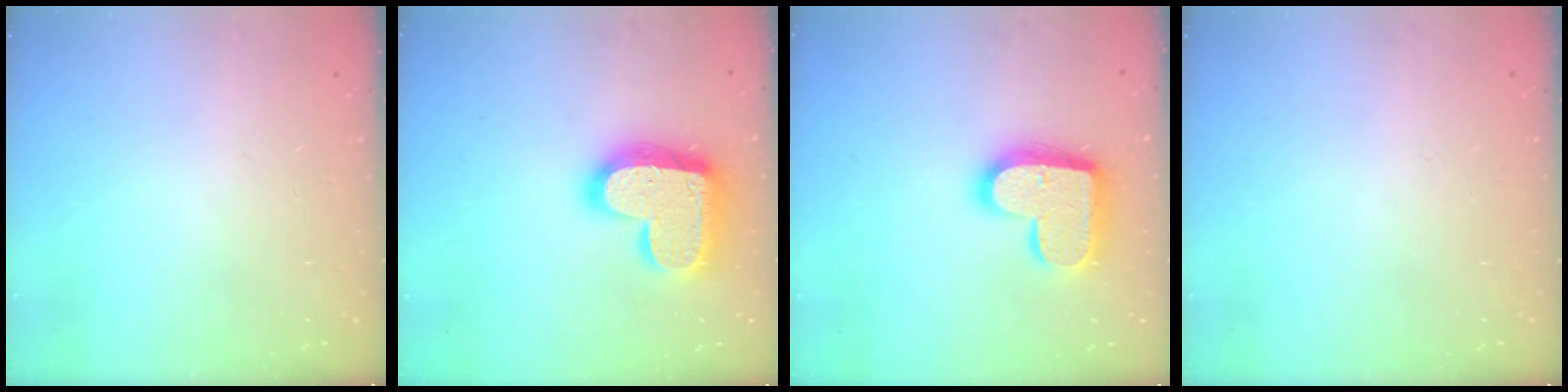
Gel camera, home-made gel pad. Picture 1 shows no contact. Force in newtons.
{"total": 22.2, "press": 22.1, "slide": 1.5}
{"total": 17.6, "press": 17.5, "slide": 1.0}
{"total": 0.0}